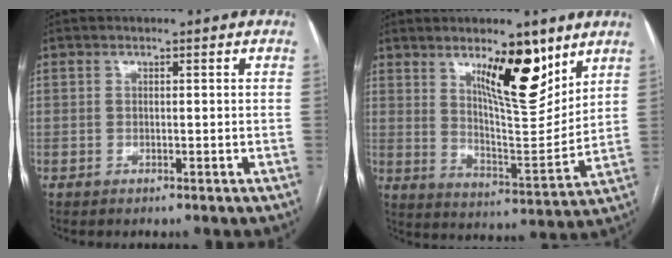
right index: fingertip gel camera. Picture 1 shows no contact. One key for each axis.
{"total": 13.0, "fx": 7.6, "fy": 3.2, "fz": 10.0, "tx": -0.155, "ty": -0.011, "tz": 0.131}